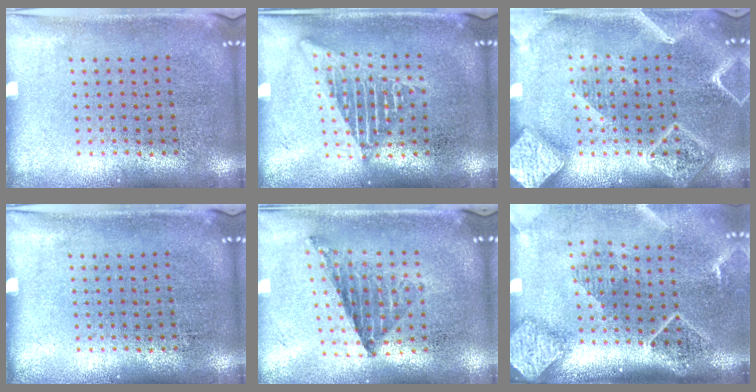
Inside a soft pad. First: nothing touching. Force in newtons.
{"total": 2.4, "press": 2.4, "slide": 0.2}
{"total": 4.3, "press": 4.3, "slide": 0.5}
{"total": 0.0}
{"total": 0.8, "press": 0.8, "slide": 0.2}
{"total": 2.7, "press": 2.0, "slide": 1.8}